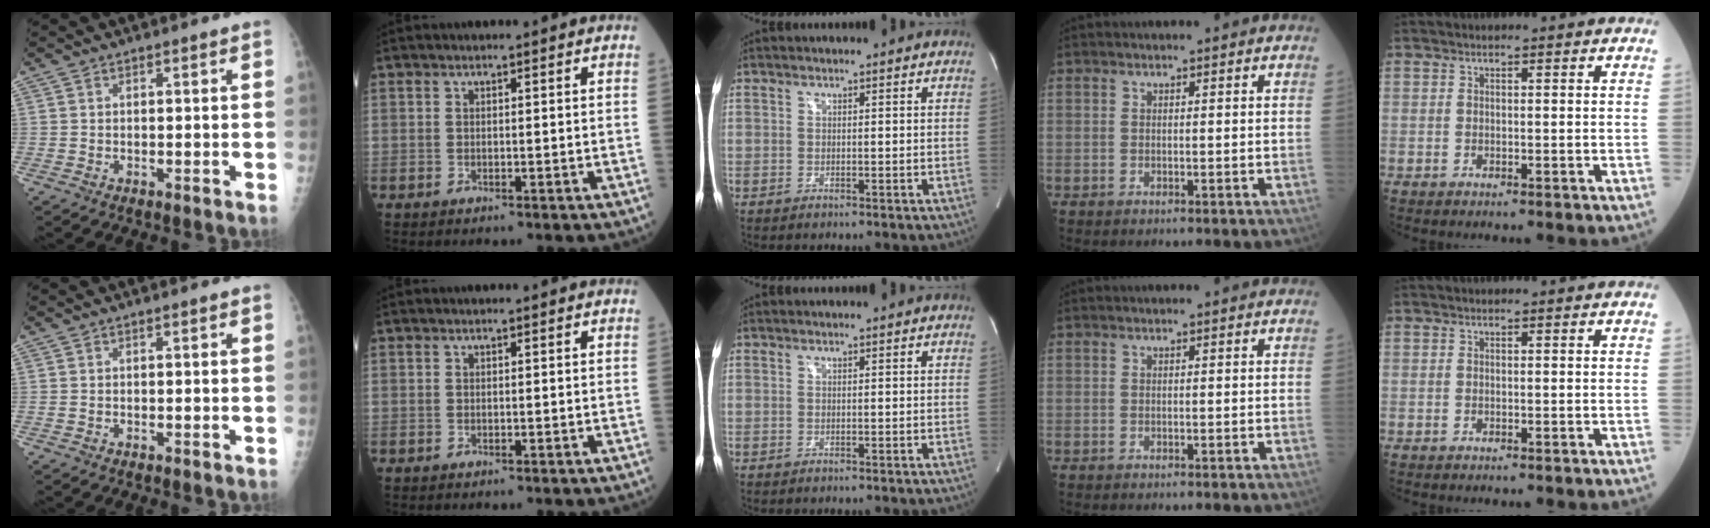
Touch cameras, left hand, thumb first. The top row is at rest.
{}